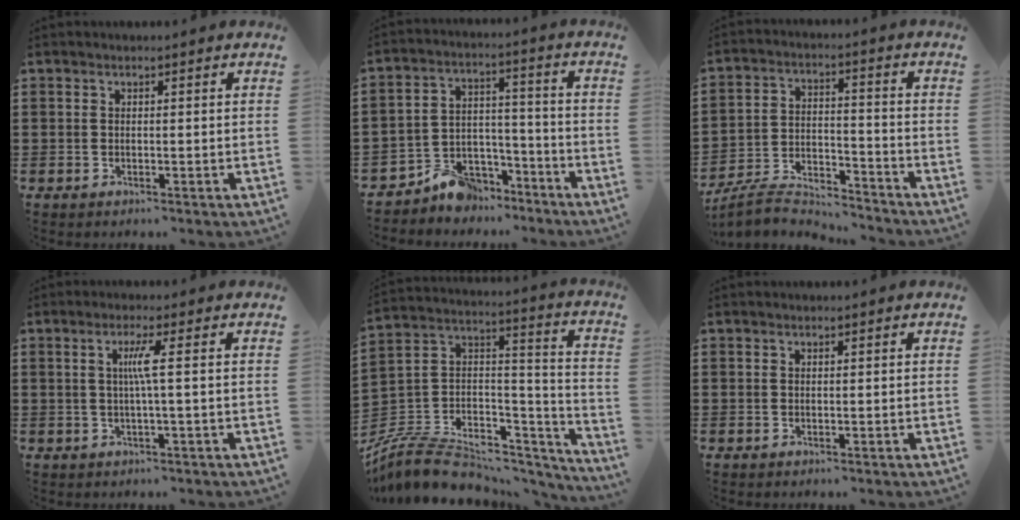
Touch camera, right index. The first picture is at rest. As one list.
[{"total": 7.5, "force": [-6.5, 3.4, 1.3], "torque": [-0.024, 0.035, -0.124]}, {"total": 6.0, "force": [-5.7, 1.0, 1.4], "torque": [-0.042, 0.001, -0.116]}, {"total": 3.4, "force": [0.3, -0.5, 3.3], "torque": [-0.065, -0.005, 0.000]}, {"total": 8.2, "force": [-6.1, 4.5, 3.2], "torque": [-0.071, 0.012, -0.115]}, {"total": 0.0}]